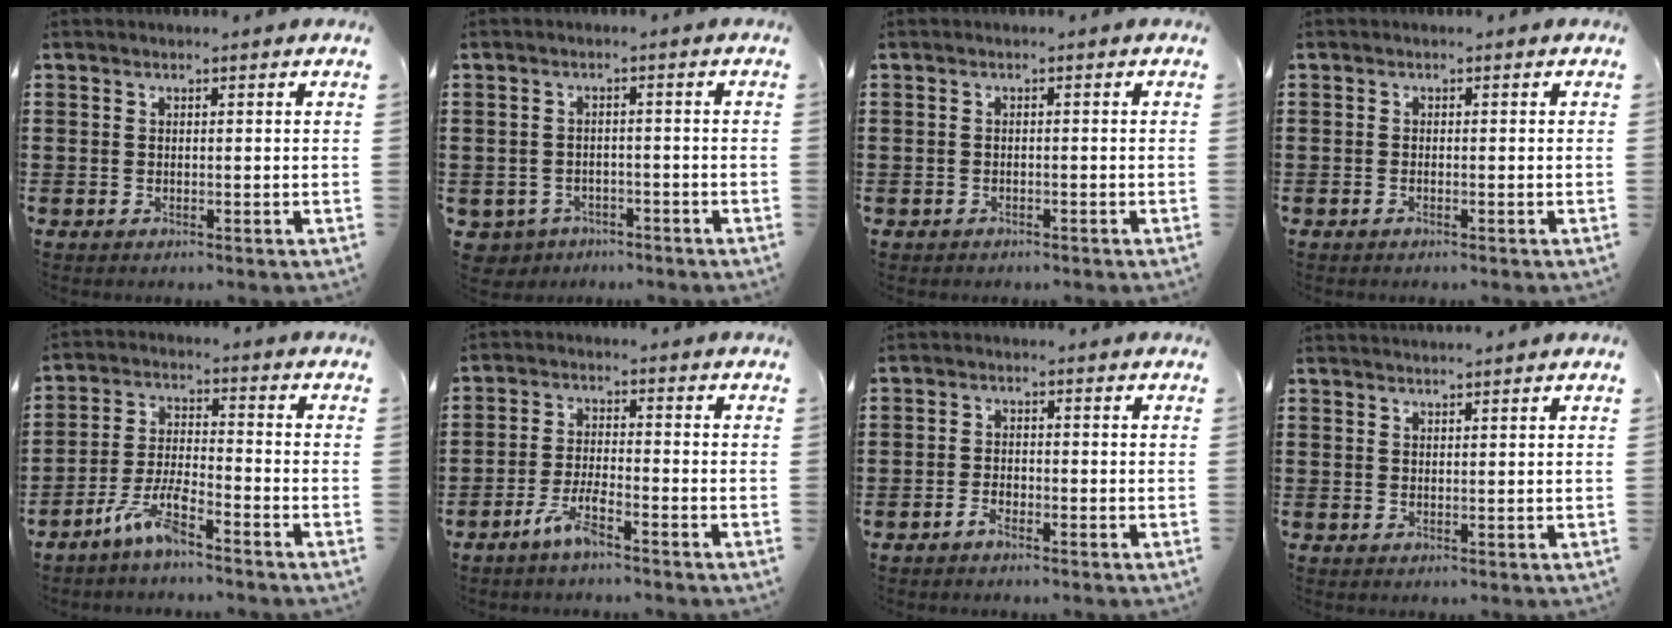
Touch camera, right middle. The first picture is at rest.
{"total": 2.7, "force": [-2.5, 1.0, -0.2], "torque": [-0.015, -0.003, -0.058]}
{"total": 1.0, "force": [-0.9, 0.5, 0.0], "torque": [-0.001, 0.002, -0.020]}
{"total": 0.6, "force": [-0.5, 0.1, 0.3], "torque": [-0.008, -0.003, -0.008]}
{"total": 6.4, "force": [-5.2, 1.1, 3.6], "torque": [-0.087, -0.001, -0.104]}
{"total": 4.6, "force": [-3.5, 0.8, 2.9], "torque": [-0.062, 0.006, -0.067]}
{"total": 2.1, "force": [-1.5, 0.8, 1.1], "torque": [-0.021, 0.002, -0.031]}
{"total": 1.1, "force": [1.1, -0.2, 0.1], "torque": [-0.004, -0.002, 0.022]}